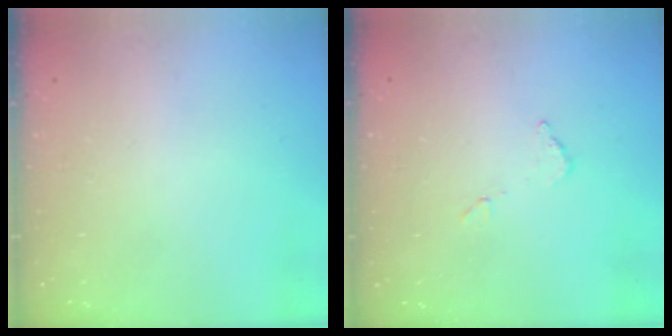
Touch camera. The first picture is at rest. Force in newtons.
{"total": 4.9, "press": 4.9, "slide": 0.3}